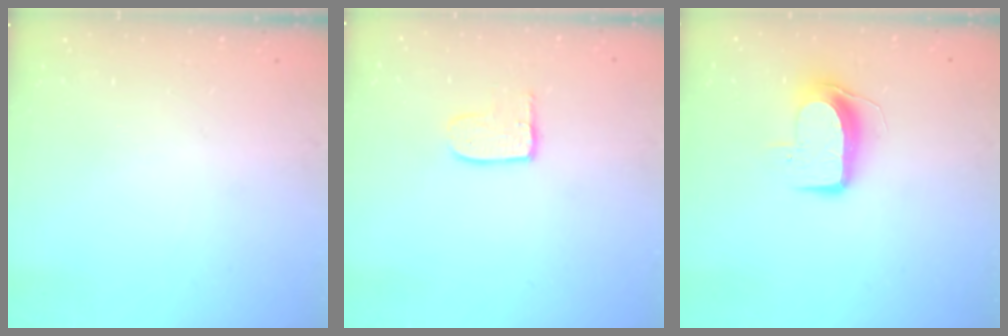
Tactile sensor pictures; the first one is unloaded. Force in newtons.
{"total": 5.7, "press": 5.7, "slide": 0.5}
{"total": 9.0, "press": 9.0, "slide": 0.6}